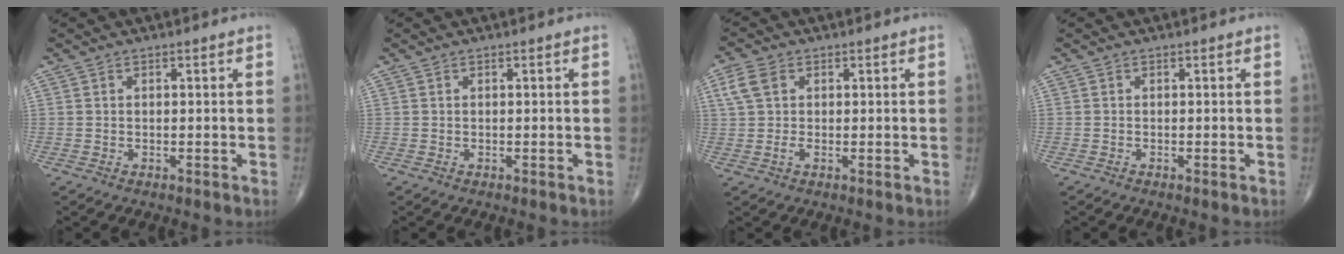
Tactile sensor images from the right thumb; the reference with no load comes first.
{"total": 0.0}
{"total": 4.7, "force": [1.2, 3.2, 3.2], "torque": [-0.073, 0.008, 0.022]}
{"total": 0.0}